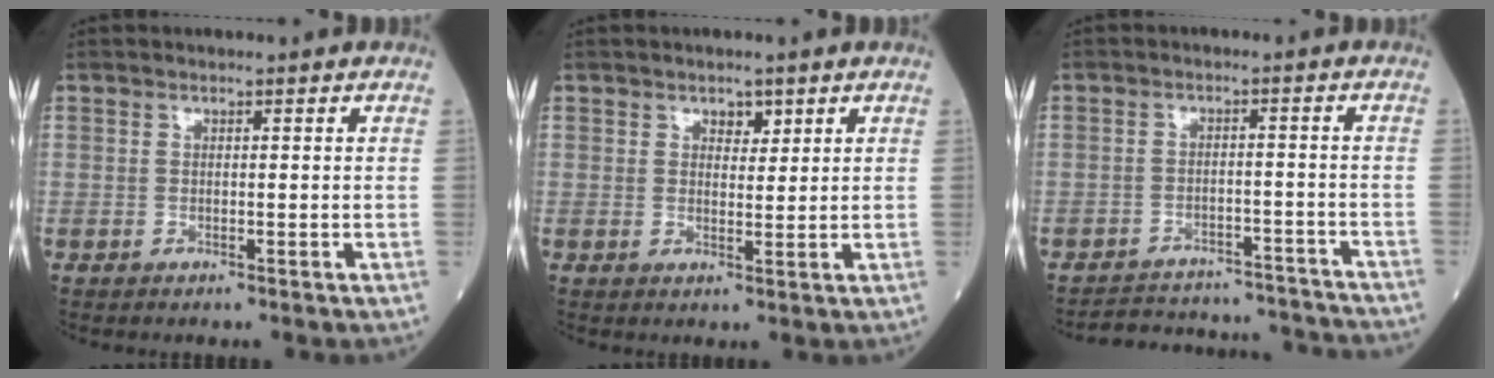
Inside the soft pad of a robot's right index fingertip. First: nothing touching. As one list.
[{"total": 2.1, "force": [1.3, 1.2, 1.1], "torque": [-0.011, -0.002, 0.021]}, {"total": 15.6, "force": [-15.1, 2.8, 2.5], "torque": [-0.039, 0.019, -0.189]}]